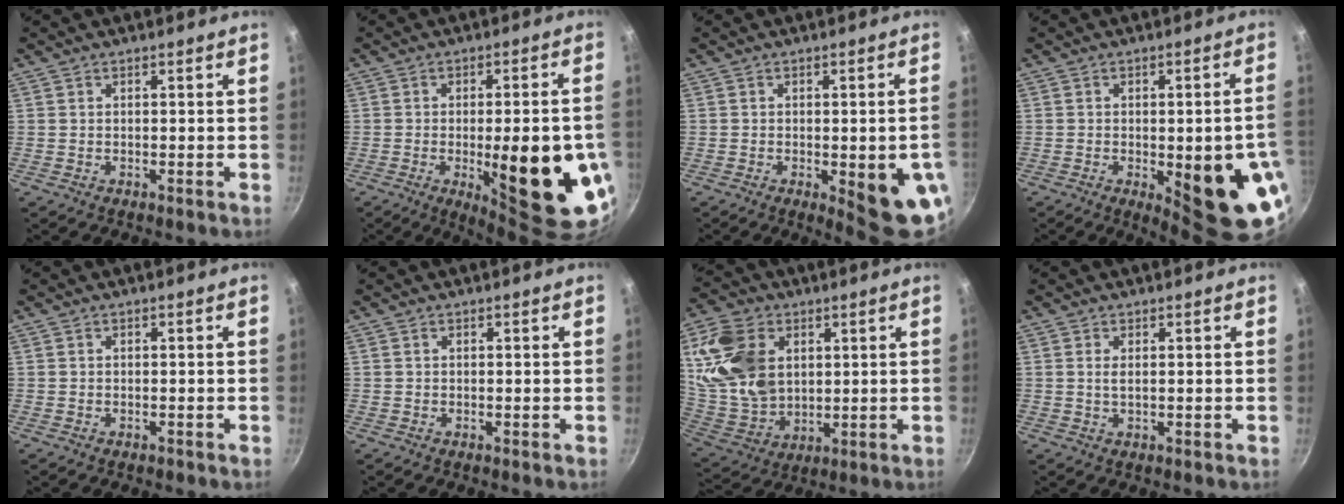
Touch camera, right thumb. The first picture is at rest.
{"total": 23.9, "force": [-5.6, 7.5, 22.0], "torque": [-0.228, -0.002, -0.048]}
{"total": 14.7, "force": [-3.8, 4.8, 13.4], "torque": [-0.132, 0.001, -0.026]}
{"total": 21.4, "force": [-4.7, 7.0, 19.6], "torque": [-0.199, 0.006, -0.028]}
{"total": 0.0}
{"total": 0.0}
{"total": 18.0, "force": [4.7, 12.4, 12.1], "torque": [-0.237, -0.010, 0.103]}
{"total": 1.4, "force": [0.4, 0.5, 1.3], "torque": [-0.029, -0.002, 0.012]}